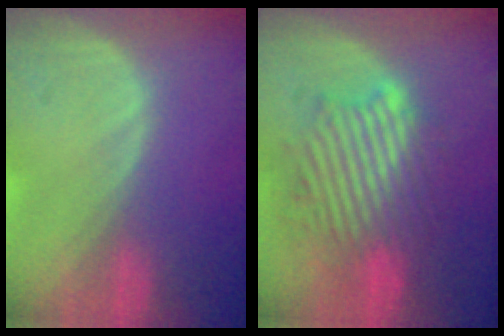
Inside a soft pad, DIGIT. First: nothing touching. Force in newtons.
{"total": 9.8, "press": 9.5, "slide": 2.1}